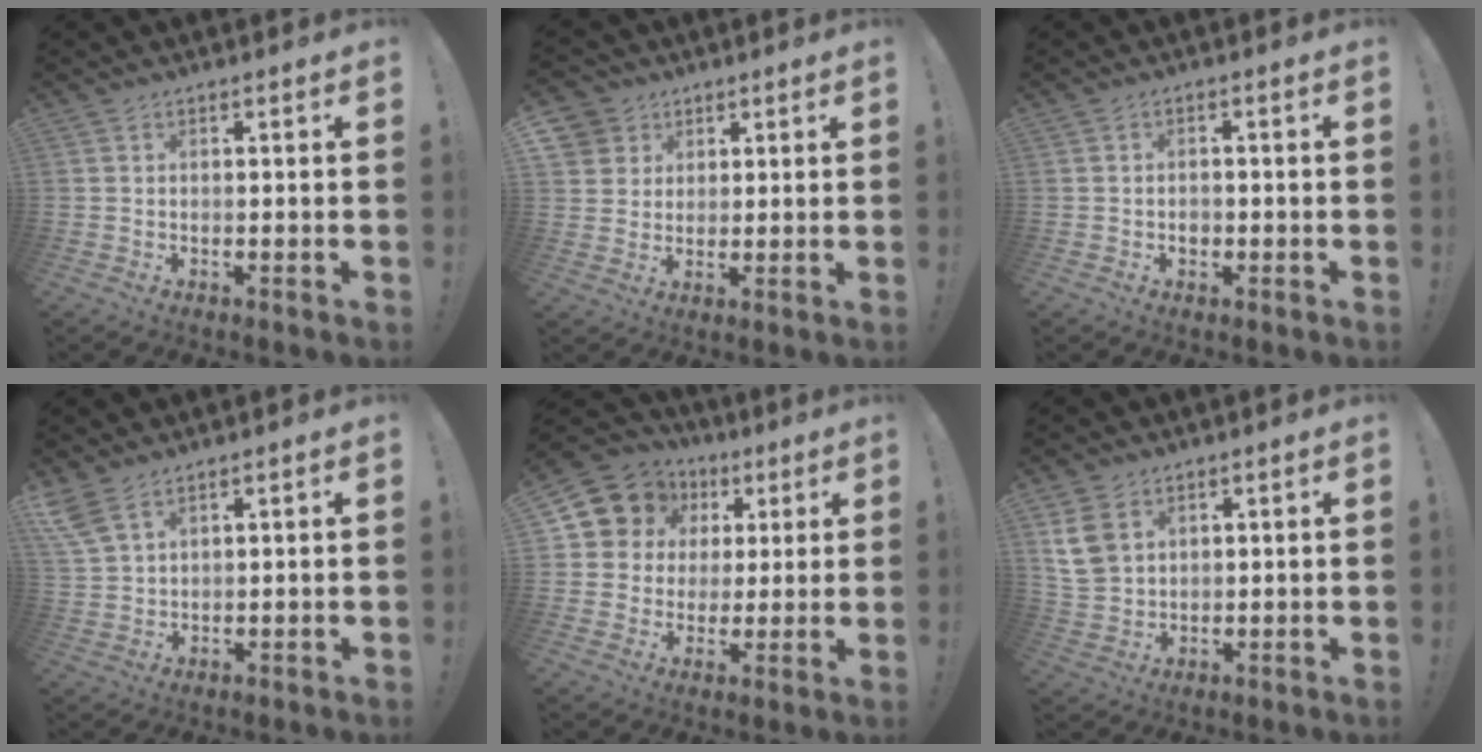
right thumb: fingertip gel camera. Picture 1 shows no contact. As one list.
[{"total": 6.8, "force": [3.5, 5.7, 0.7], "torque": [-0.007, -0.025, 0.068]}, {"total": 1.9, "force": [-0.6, 1.6, 0.9], "torque": [-0.007, 0.003, -0.013]}, {"total": 6.2, "force": [4.2, 2.6, 3.8], "torque": [-0.079, -0.012, 0.085]}, {"total": 11.4, "force": [4.9, 9.9, 3.0], "torque": [-0.050, -0.029, 0.106]}, {"total": 8.5, "force": [4.4, 6.0, 4.1], "torque": [-0.078, -0.010, 0.086]}]